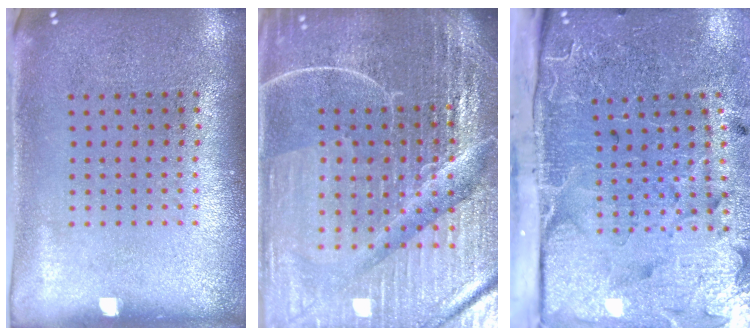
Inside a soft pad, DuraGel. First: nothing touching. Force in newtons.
{"total": 7.1, "press": 6.2, "slide": 3.4}
{"total": 5.0, "press": 4.0, "slide": 3.1}